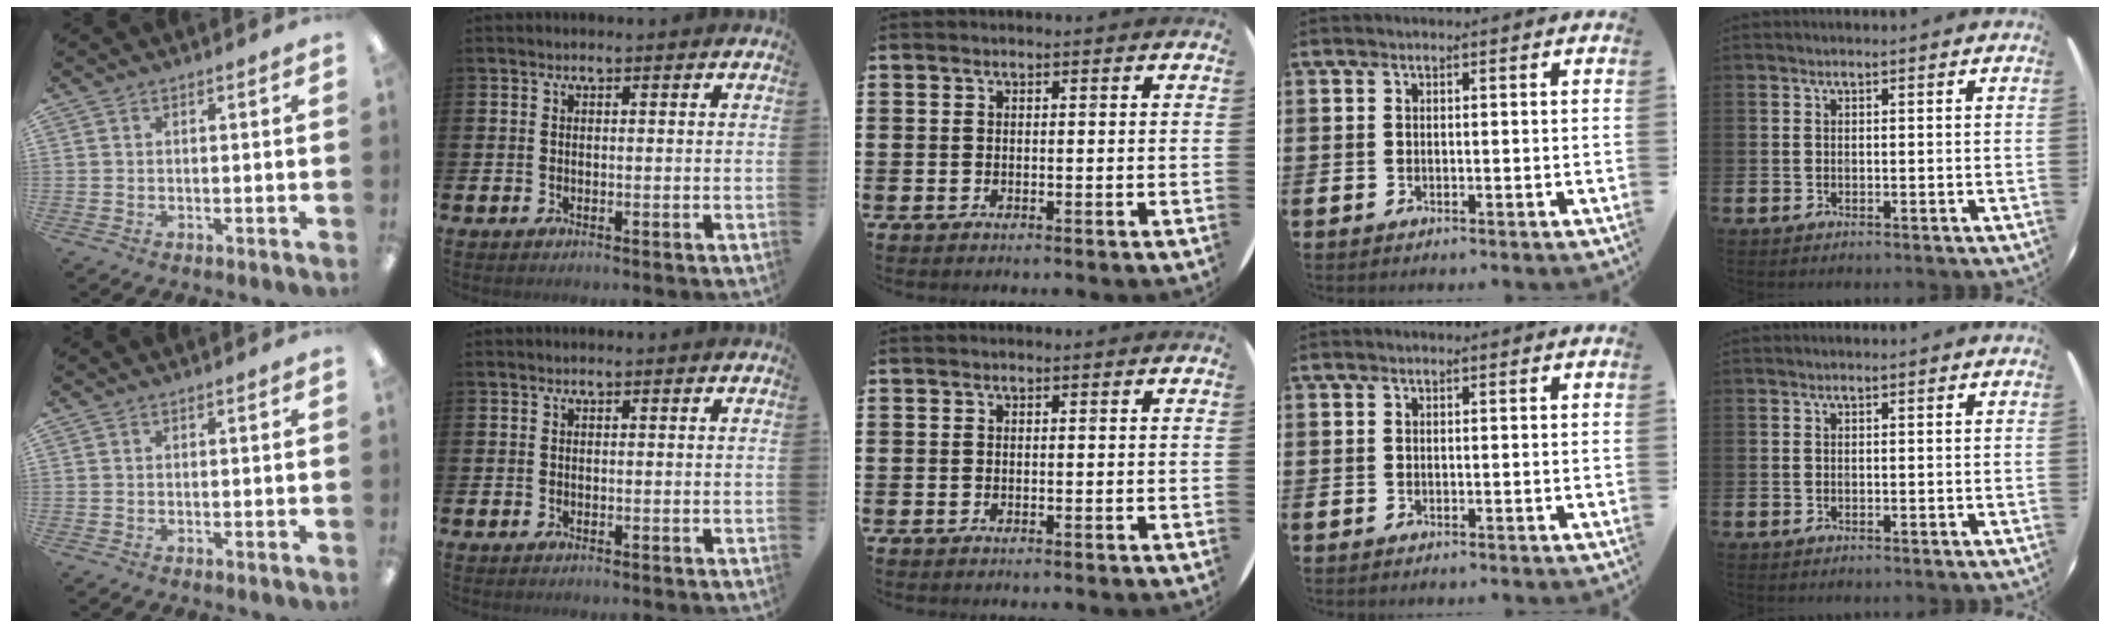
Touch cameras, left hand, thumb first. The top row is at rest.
{}